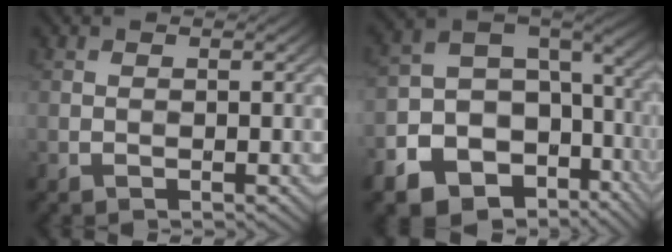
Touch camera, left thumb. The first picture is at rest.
{"total": 16.3, "force": [-7.9, 11.5, 8.5], "torque": [-0.215, -0.062, -0.109]}